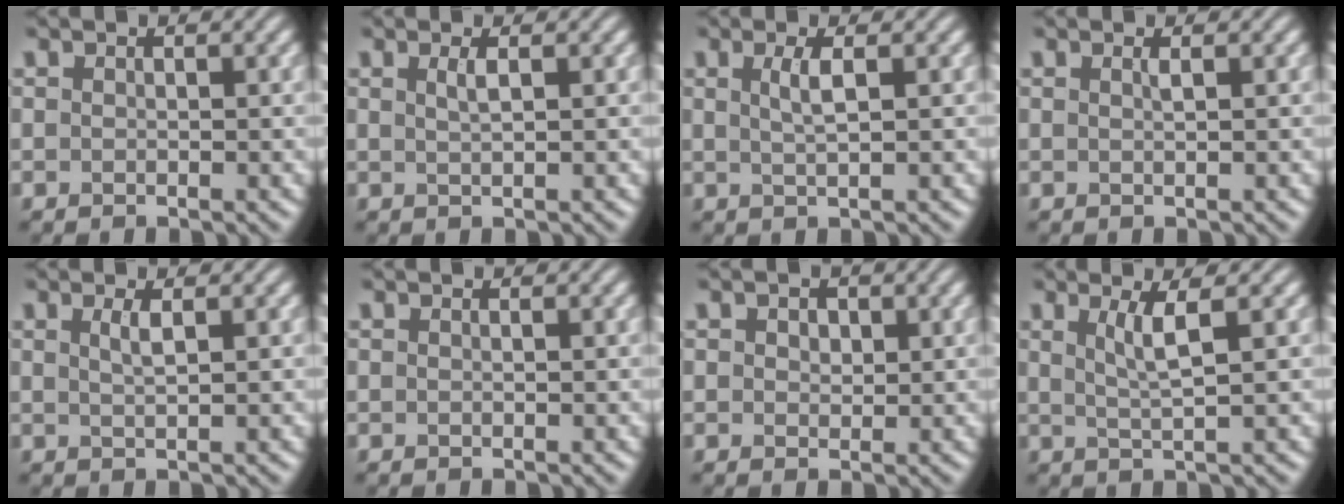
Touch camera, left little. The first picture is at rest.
{"total": 1.3, "force": [0.5, 0.4, 1.2], "torque": [-0.018, 0.003, 0.007]}
{"total": 2.0, "force": [0.6, 0.5, 1.9], "torque": [-0.035, 0.002, 0.009]}
{"total": 0.7, "force": [0.3, 0.2, 0.6], "torque": [-0.008, 0.002, 0.003]}
{"total": 1.5, "force": [0.6, 0.4, 1.3], "torque": [-0.023, 0.002, 0.008]}
{"total": 0.0}
{"total": 1.5, "force": [0.6, 1.0, 0.9], "torque": [-0.014, 0.001, 0.009]}
{"total": 2.8, "force": [1.0, 0.5, 2.6], "torque": [-0.047, -0.001, 0.020]}